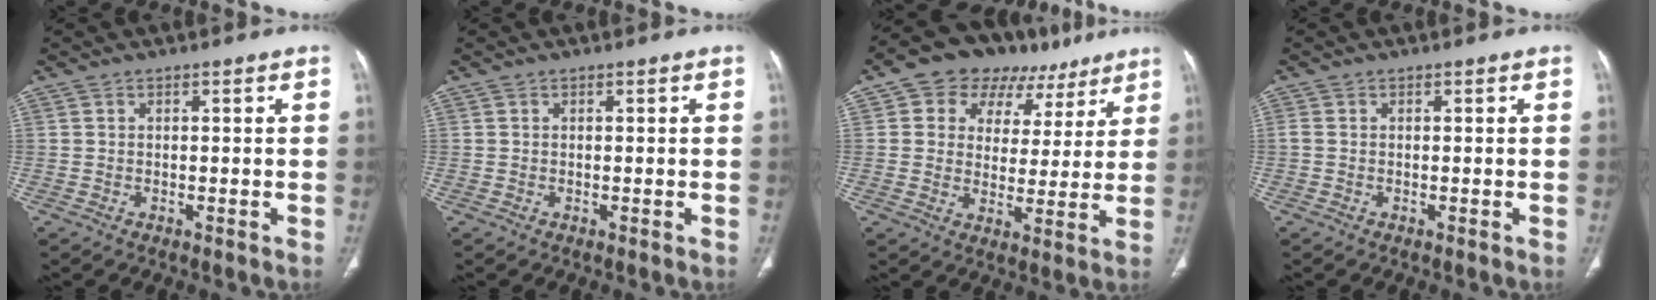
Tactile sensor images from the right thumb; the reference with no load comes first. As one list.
[{"total": 0.0}, {"total": 15.2, "force": [8.2, 10.8, 7.0], "torque": [-0.046, 0.000, 0.122]}, {"total": 0.6, "force": [-0.1, 0.3, 0.5], "torque": [-0.012, -0.002, -0.004]}]